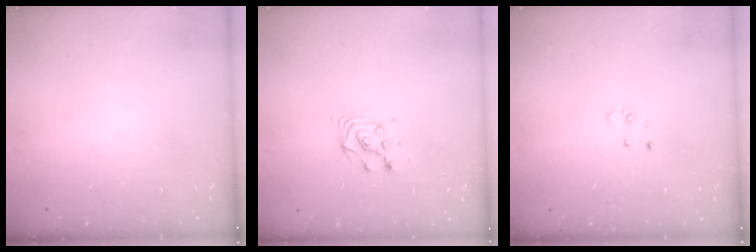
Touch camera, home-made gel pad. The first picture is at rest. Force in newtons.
{"total": 4.2, "press": 4.2, "slide": 0.3}
{"total": 2.8, "press": 2.8, "slide": 0.3}